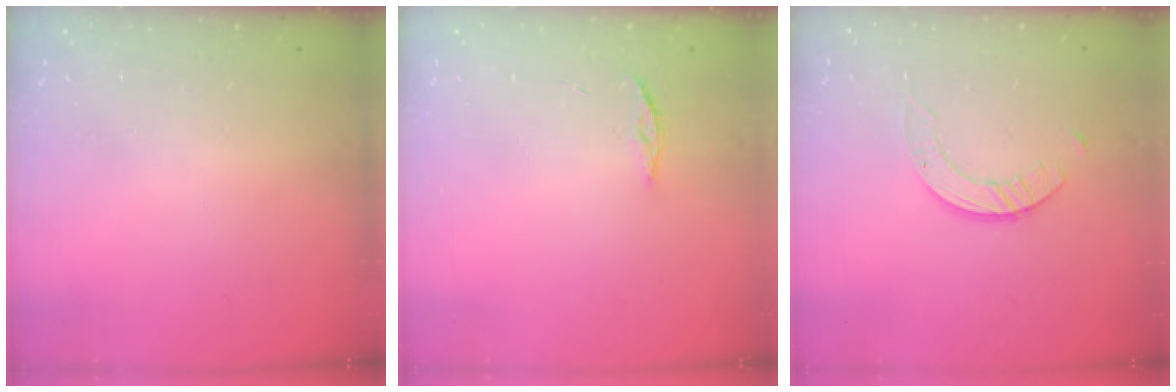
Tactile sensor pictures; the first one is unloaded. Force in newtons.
{"total": 3.5, "press": 3.5, "slide": 0.4}
{"total": 3.0, "press": 3.0, "slide": 0.2}